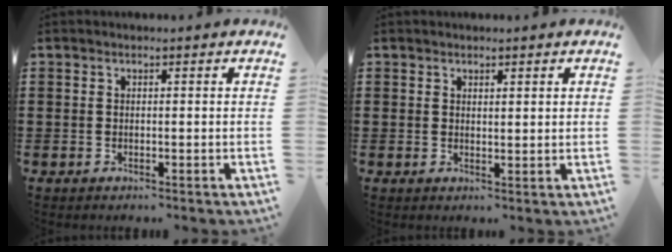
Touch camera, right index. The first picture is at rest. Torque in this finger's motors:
{"motor_torque": [-0.40, 0.13, 0.04, -0.01]}